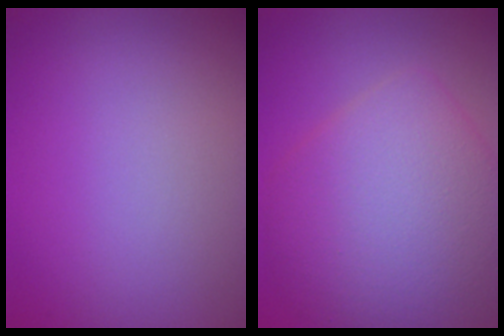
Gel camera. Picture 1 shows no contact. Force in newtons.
{"total": 8.5, "press": 8.5, "slide": 0.2}